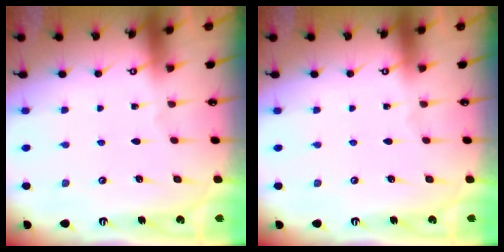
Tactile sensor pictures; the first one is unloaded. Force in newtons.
{"total": 0.0}